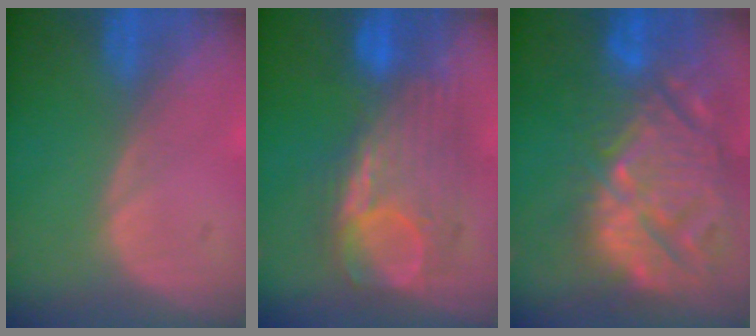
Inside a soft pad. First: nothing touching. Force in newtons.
{"total": 9.1, "press": 9.0, "slide": 1.4}
{"total": 15.0, "press": 12.9, "slide": 7.7}